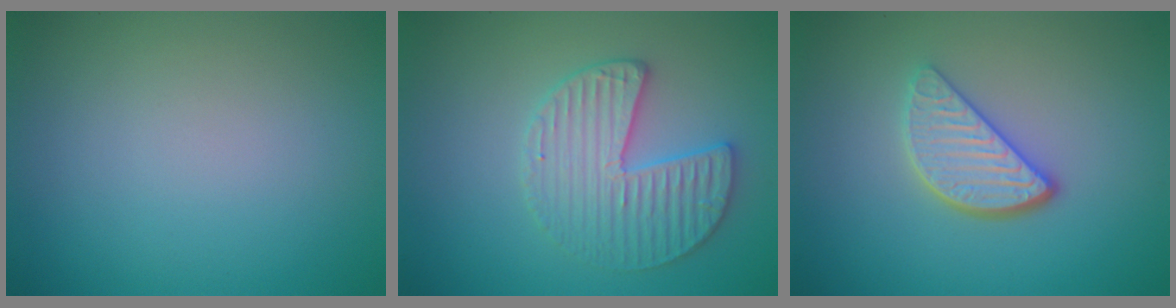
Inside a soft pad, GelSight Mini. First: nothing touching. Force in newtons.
{"total": 3.7, "press": 3.6, "slide": 0.7}
{"total": 3.6, "press": 2.9, "slide": 2.1}